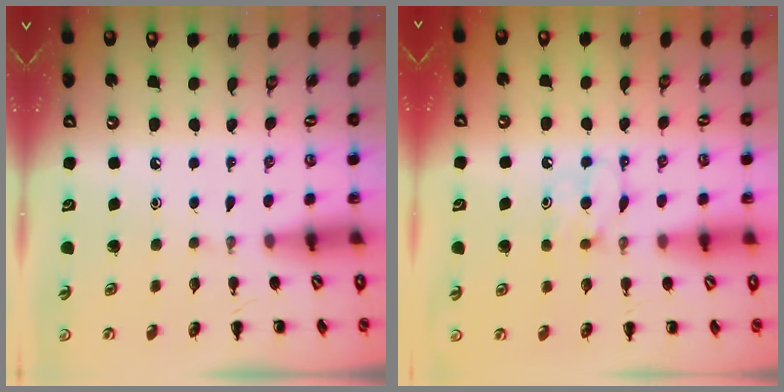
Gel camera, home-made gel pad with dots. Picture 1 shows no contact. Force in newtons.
{"total": 6.8, "press": 6.6, "slide": 1.8}